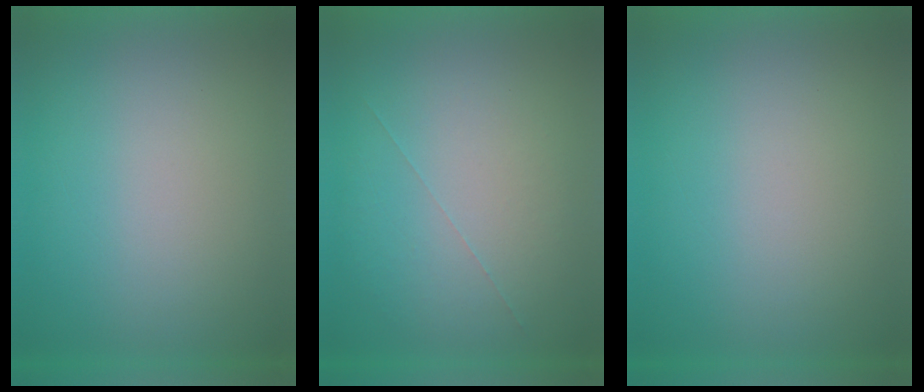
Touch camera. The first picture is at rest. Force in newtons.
{"total": 1.0}
{"total": 0.0}